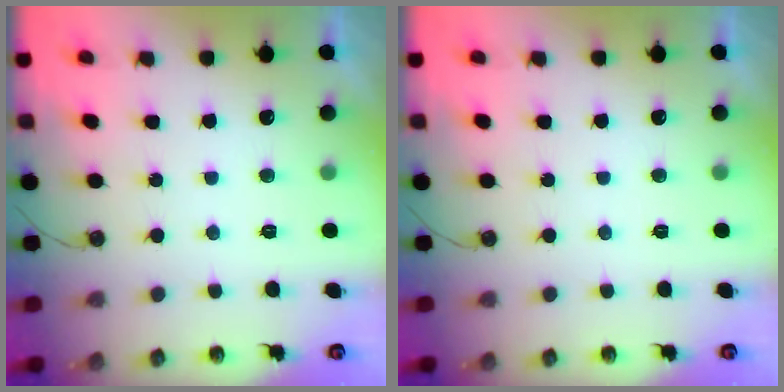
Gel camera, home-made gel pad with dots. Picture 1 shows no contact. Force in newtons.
{"total": 0.0}